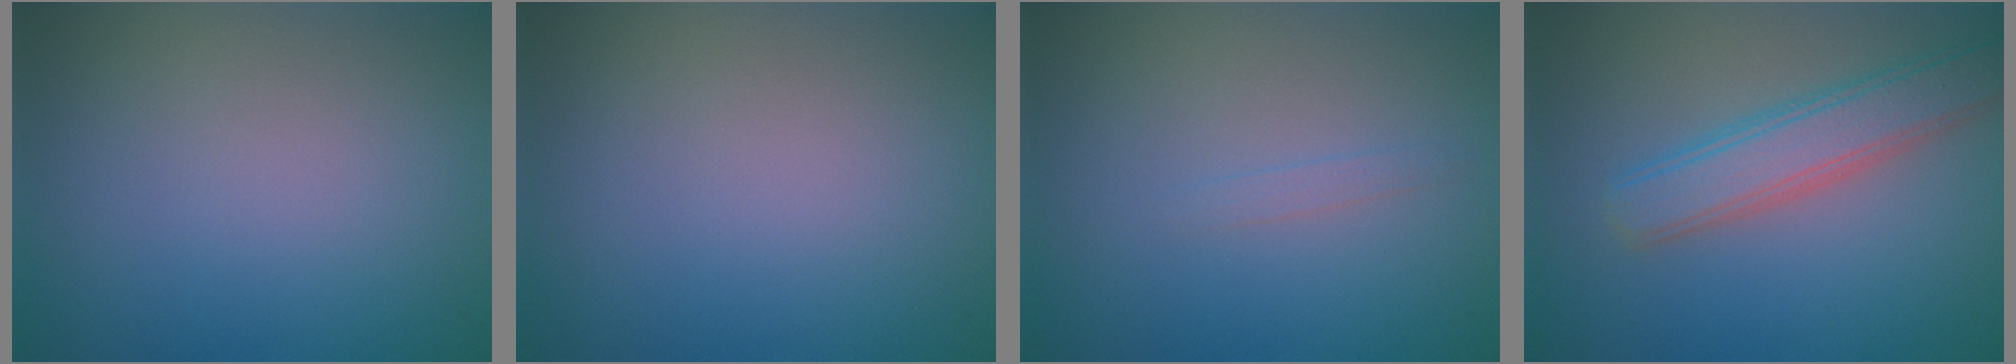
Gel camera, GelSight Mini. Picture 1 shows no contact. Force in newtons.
{"total": 0.0}
{"total": 0.7, "press": 0.7, "slide": 0.0}
{"total": 4.7, "press": 4.7, "slide": 0.3}